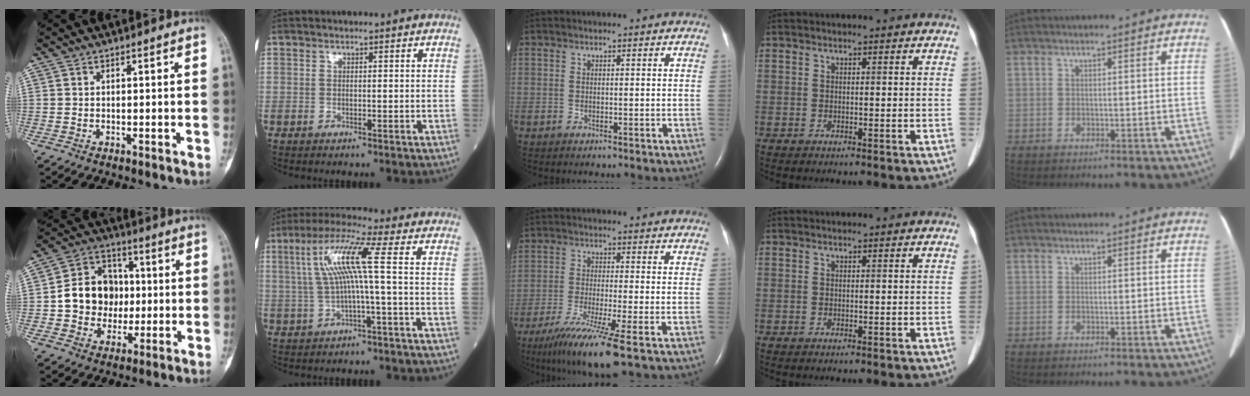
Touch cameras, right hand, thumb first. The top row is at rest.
{"thumb": {"total": 13.1, "force": [-0.1, 11.2, 6.8], "torque": [-0.072, 0.025, -0.002]}, "index": {"total": 9.1, "force": [0.9, -0.7, 9.0], "torque": [-0.182, 0.022, 0.020]}, "middle": {"total": 10.1, "force": [-6.4, -0.9, 7.7], "torque": [-0.138, -0.034, -0.109]}}